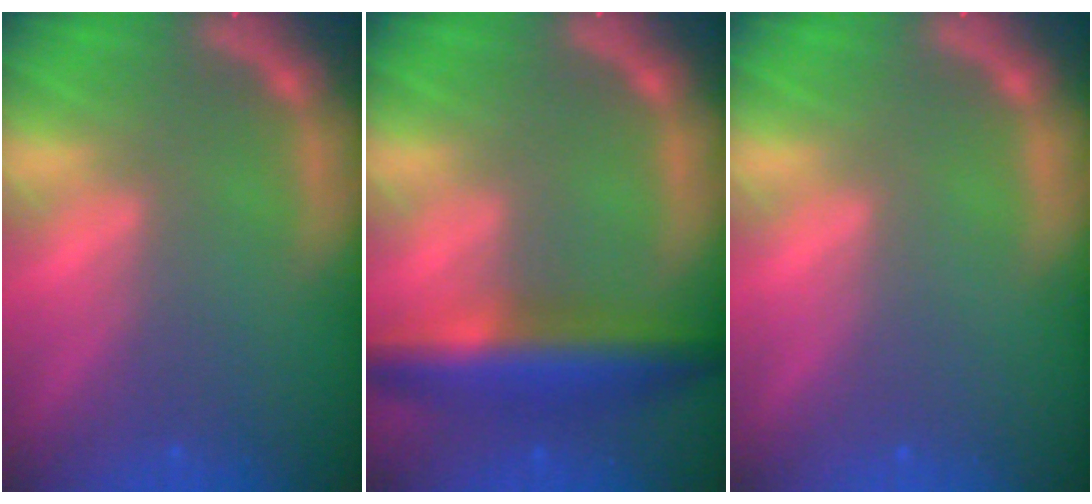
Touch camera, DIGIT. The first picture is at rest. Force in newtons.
{"total": 7.0}
{"total": 0.0}